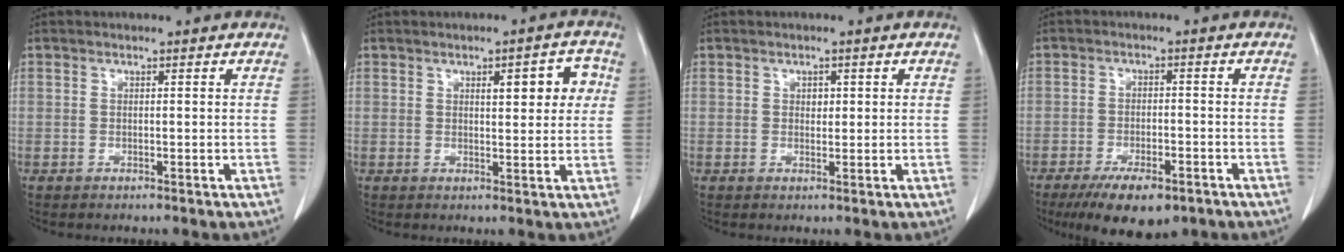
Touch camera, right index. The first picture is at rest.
{"total": 5.8, "force": [1.7, 1.9, 5.2], "torque": [-0.065, 0.014, 0.023]}
{"total": 1.3, "force": [0.4, 0.9, 0.8], "torque": [-0.009, 0.001, 0.006]}
{"total": 9.8, "force": [-6.7, 3.3, 6.3], "torque": [-0.097, -0.010, -0.103]}